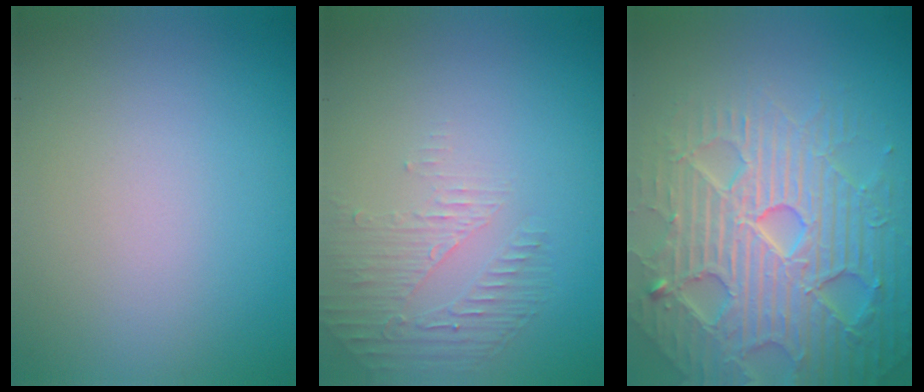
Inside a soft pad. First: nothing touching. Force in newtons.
{"total": 1.7, "press": 0.8, "slide": 1.5}
{"total": 7.4, "press": 7.3, "slide": 1.5}